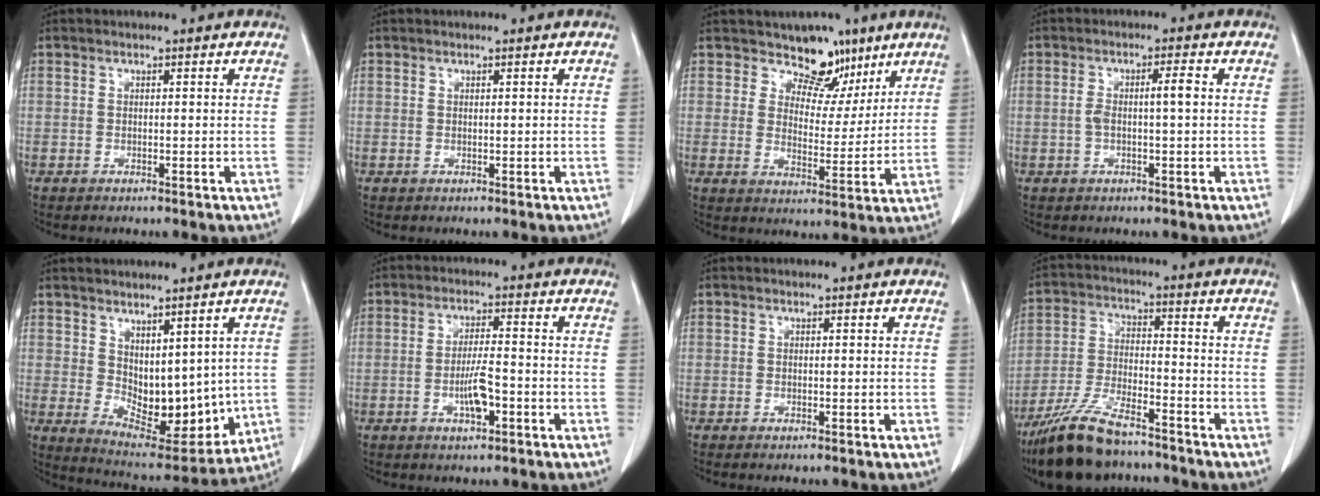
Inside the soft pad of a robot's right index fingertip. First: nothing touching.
{"total": 0.0}
{"total": 7.2, "force": [5.5, 4.3, 1.9], "torque": [-0.012, -0.005, 0.085]}
{"total": 3.7, "force": [0.0, 0.3, 3.7], "torque": [-0.071, 0.012, 0.003]}
{"total": 11.8, "force": [1.1, 6.3, 9.9], "torque": [-0.132, -0.013, 0.045]}
{"total": 4.9, "force": [-1.7, 1.0, 4.5], "torque": [-0.084, 0.000, -0.029]}
{"total": 0.0}
{"total": 12.6, "force": [-10.2, 2.9, 6.9], "torque": [-0.140, -0.020, -0.186]}